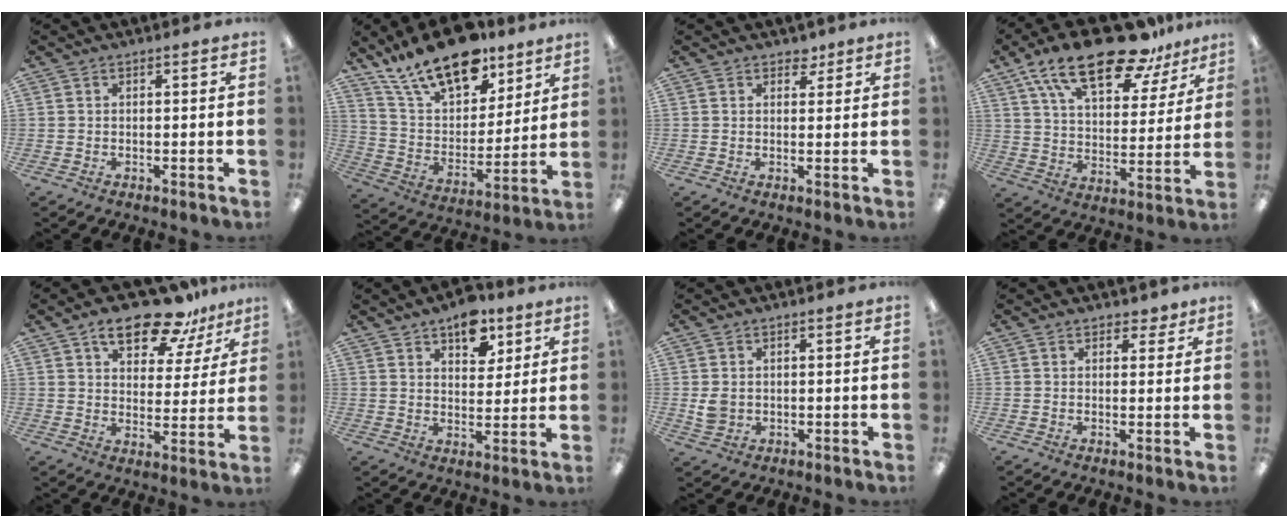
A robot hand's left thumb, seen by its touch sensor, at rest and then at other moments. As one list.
[{"total": 20.5, "force": [15.1, 9.2, 10.4], "torque": [-0.188, -0.084, 0.269]}, {"total": 3.0, "force": [2.1, 1.9, 1.1], "torque": [0.000, -0.009, 0.034]}, {"total": 22.0, "force": [15.1, 8.8, 13.3], "torque": [-0.220, -0.083, 0.260]}, {"total": 15.1, "force": [10.8, 6.6, 8.2], "torque": [-0.121, -0.055, 0.187]}, {"total": 9.9, "force": [6.4, 5.5, 5.1], "torque": [-0.046, -0.033, 0.106]}, {"total": 3.6, "force": [0.5, 2.9, 2.0], "torque": [-0.022, -0.002, 0.009]}, {"total": 2.9, "force": [1.8, 1.8, 1.4], "torque": [-0.005, -0.005, 0.029]}]